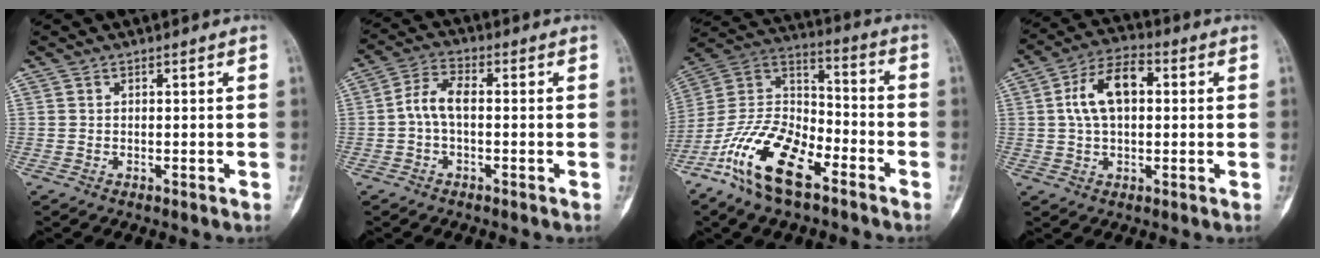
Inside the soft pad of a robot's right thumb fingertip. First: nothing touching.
{"total": 5.6, "force": [-0.5, 2.9, 4.7], "torque": [-0.094, 0.020, -0.019]}
{"total": 18.5, "force": [-10.6, 8.4, 12.6], "torque": [-0.234, 0.065, -0.205]}
{"total": 10.3, "force": [1.7, 5.8, 8.3], "torque": [-0.149, 0.024, 0.025]}